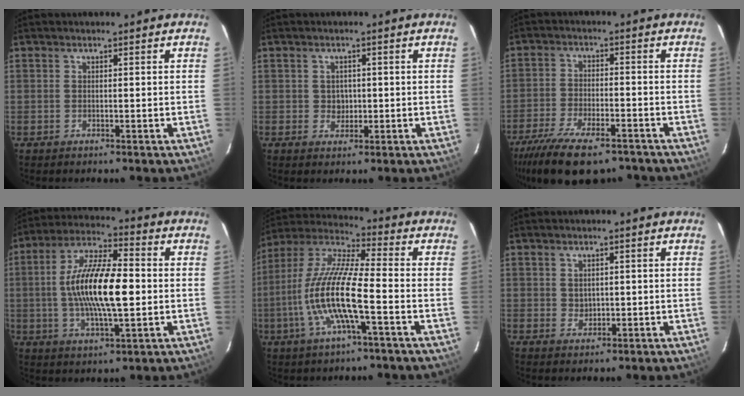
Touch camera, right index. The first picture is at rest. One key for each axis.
{"total": 2.4, "fx": 0.1, "fy": 2.3, "fz": 0.6, "tx": -0.007, "ty": 0.007, "tz": 0.005}
{"total": 16.9, "fx": -12.6, "fy": 6.0, "fz": 9.4, "tx": -0.201, "ty": -0.039, "tz": -0.206}
{"total": 15.8, "fx": -0.5, "fy": 4.8, "fz": 15.0, "tx": -0.285, "ty": 0.008, "tz": -0.013}
{"total": 15.3, "fx": -4.1, "fy": 2.5, "fz": 14.5, "tx": -0.291, "ty": -0.003, "tz": -0.086}
{"total": 2.0, "fx": 0.5, "fy": 1.8, "fz": 0.8, "tx": -0.009, "ty": 0.003, "tz": 0.014}